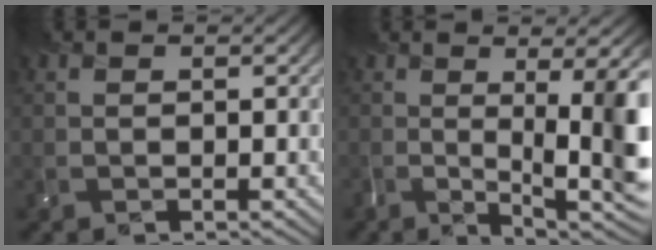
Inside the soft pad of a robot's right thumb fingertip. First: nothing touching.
{"total": 9.2, "force": [-1.5, 1.9, 8.9], "torque": [-0.093, -0.003, -0.028]}